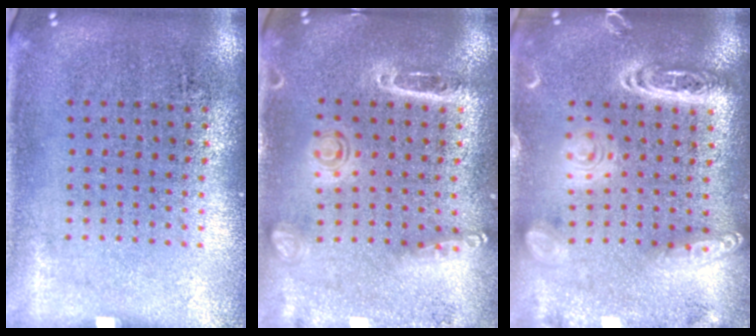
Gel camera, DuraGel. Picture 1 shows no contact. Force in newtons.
{"total": 1.6, "press": 1.5, "slide": 0.6}
{"total": 2.8, "press": 2.8, "slide": 0.3}